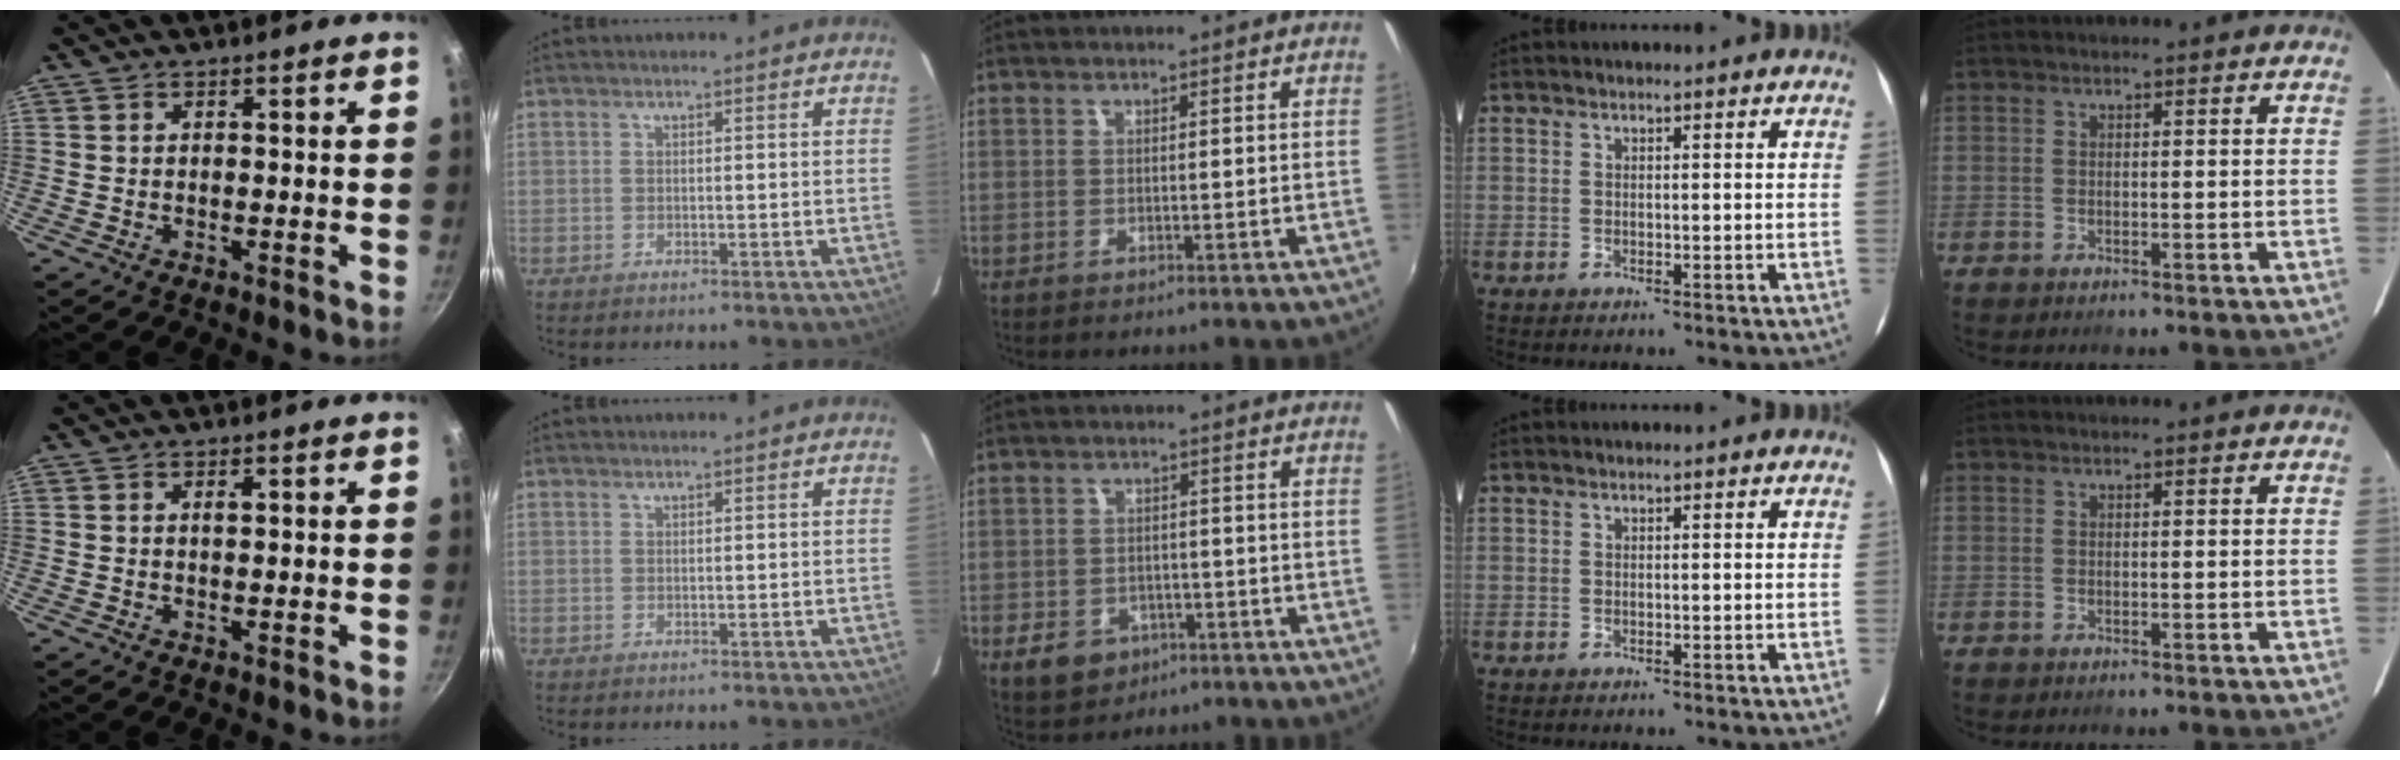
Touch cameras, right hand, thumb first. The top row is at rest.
{"thumb": {"total": 1.1, "force": [0.2, 0.6, 0.9], "torque": [-0.010, 0.004, 0.003]}, "middle": {"total": 6.7, "force": [-3.3, 5.1, 2.9], "torque": [-0.074, 0.001, -0.041]}}